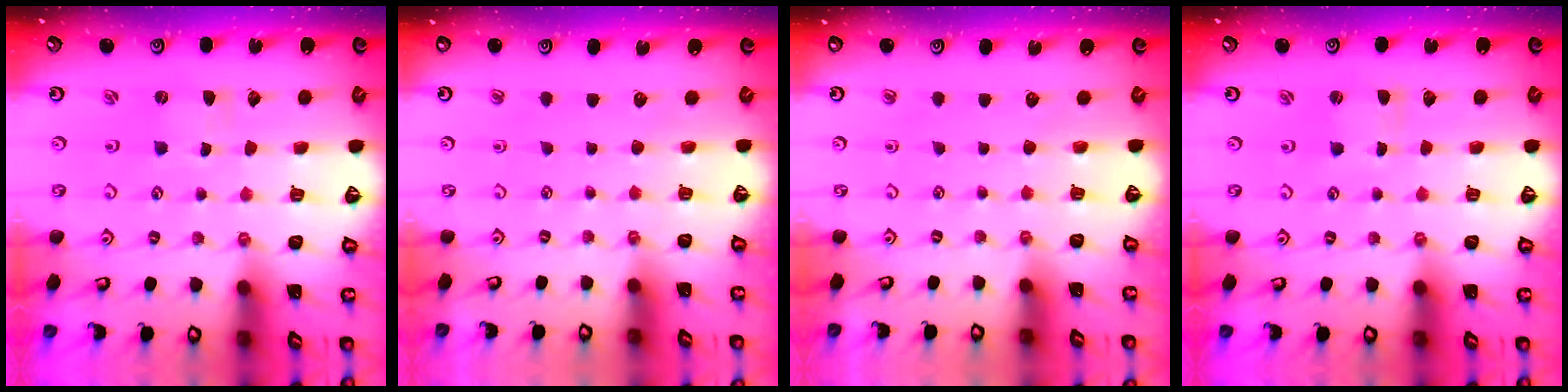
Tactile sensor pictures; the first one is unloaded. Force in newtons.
{"total": 0.0}
{"total": 0.0}
{"total": 0.0}